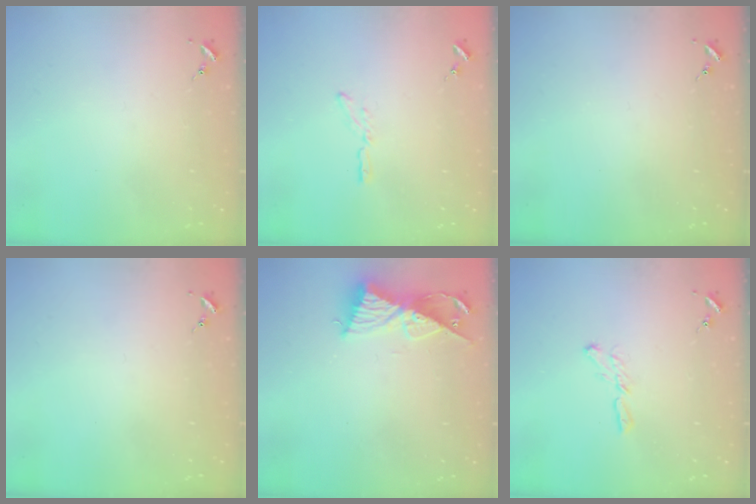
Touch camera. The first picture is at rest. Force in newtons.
{"total": 3.3, "press": 3.3, "slide": 0.3}
{"total": 0.0}
{"total": 0.0}
{"total": 9.9, "press": 9.9, "slide": 0.6}
{"total": 5.3, "press": 5.3, "slide": 0.1}